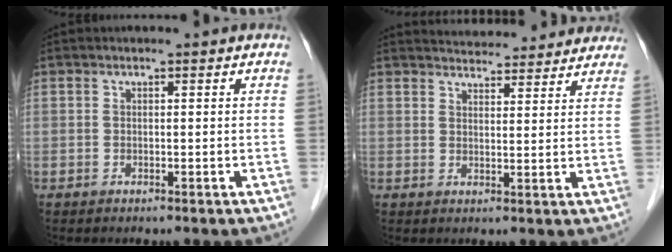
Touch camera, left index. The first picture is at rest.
{"total": 12.8, "force": [12.1, 2.6, 3.1], "torque": [-0.028, 0.018, 0.146]}